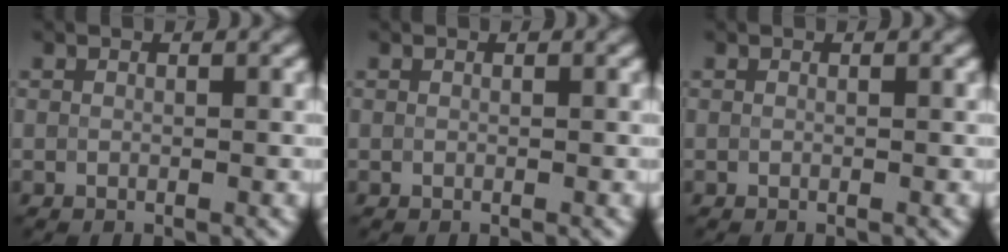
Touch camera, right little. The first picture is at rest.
{"total": 0.0}
{"total": 0.0}